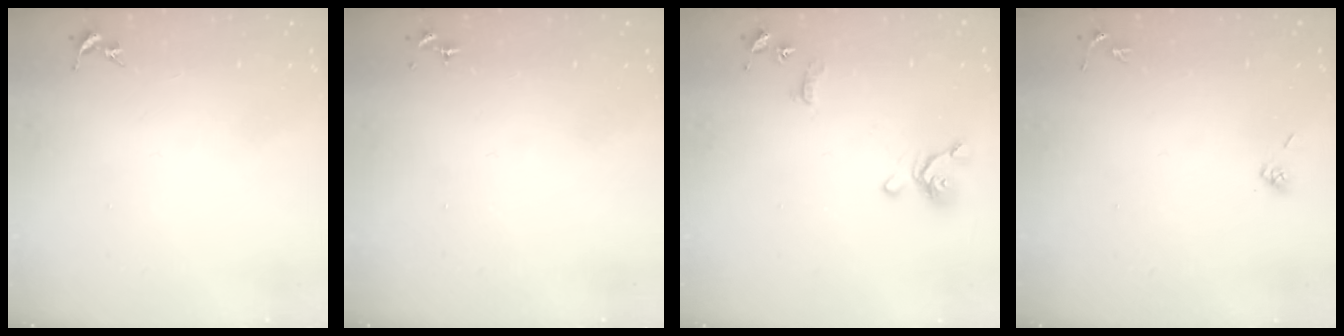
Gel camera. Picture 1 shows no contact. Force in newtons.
{"total": 0.0}
{"total": 11.3, "press": 11.2, "slide": 1.3}
{"total": 4.2, "press": 3.9, "slide": 1.6}